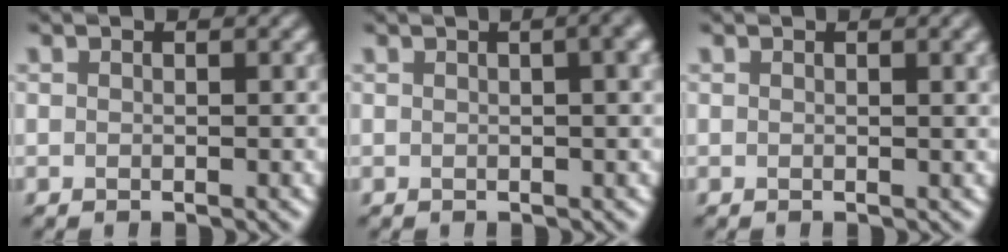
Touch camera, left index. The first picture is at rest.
{"total": 5.8, "force": [1.7, 2.8, 4.8], "torque": [-0.021, 0.035, -0.007]}
{"total": 1.7, "force": [0.6, 0.5, 1.5], "torque": [-0.014, 0.004, 0.007]}